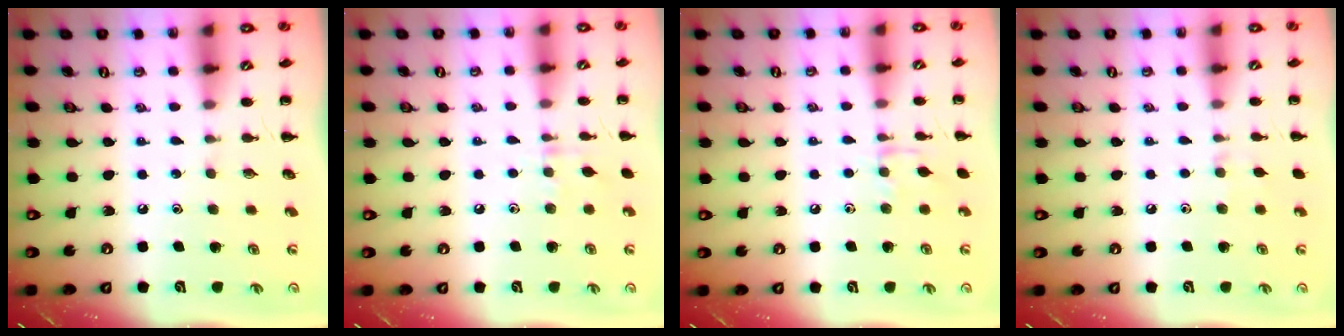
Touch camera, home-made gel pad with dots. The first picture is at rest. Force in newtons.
{"total": 5.8, "press": 5.7, "slide": 1.2}
{"total": 6.8, "press": 6.6, "slide": 1.3}
{"total": 4.5, "press": 4.2, "slide": 1.5}